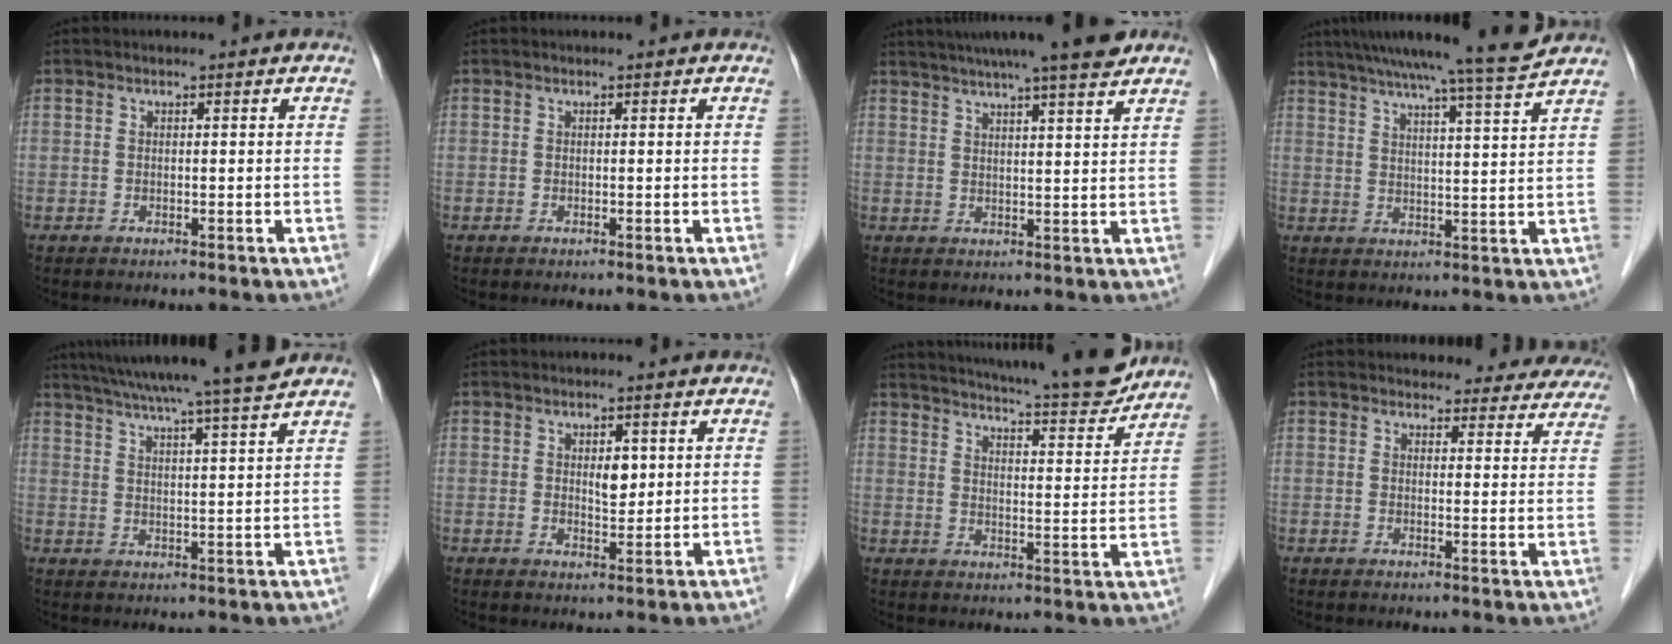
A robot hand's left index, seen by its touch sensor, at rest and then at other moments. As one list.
[{"total": 0.0}, {"total": 13.4, "force": [11.3, 0.0, 7.2], "torque": [-0.118, 0.018, 0.150]}, {"total": 13.3, "force": [11.8, -1.9, 5.8], "torque": [-0.098, -0.018, 0.163]}, {"total": 16.0, "force": [14.1, -1.4, 7.5], "torque": [-0.132, -0.002, 0.200]}, {"total": 2.8, "force": [0.9, 1.4, 2.2], "torque": [-0.035, -0.002, 0.017]}, {"total": 16.9, "force": [15.6, 1.4, 6.5], "torque": [-0.101, -0.024, 0.206]}, {"total": 14.5, "force": [13.6, 4.4, 2.1], "torque": [0.017, -0.022, 0.131]}]